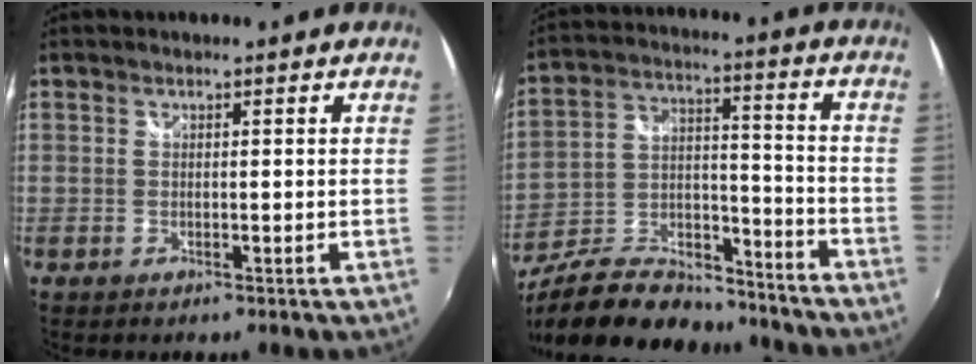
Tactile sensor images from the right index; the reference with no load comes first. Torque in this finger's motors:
{"motor_torque": [-1.01, -0.99, -0.34, -0.14]}